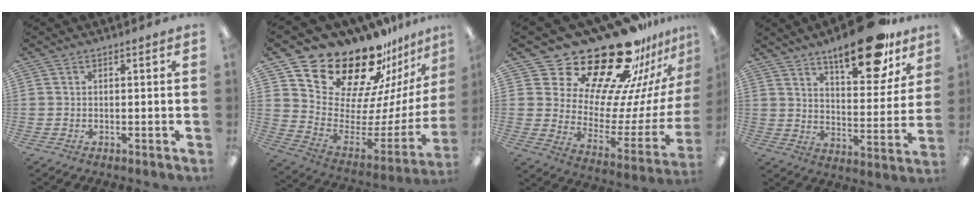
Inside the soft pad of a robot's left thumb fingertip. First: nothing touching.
{"total": 23.3, "force": [19.5, 9.6, 8.4], "torque": [-0.133, -0.154, 0.351]}
{"total": 29.1, "force": [23.2, 11.7, 13.2], "torque": [-0.195, -0.182, 0.412]}
{"total": 18.4, "force": [13.5, 6.5, 10.8], "torque": [-0.148, -0.080, 0.220]}